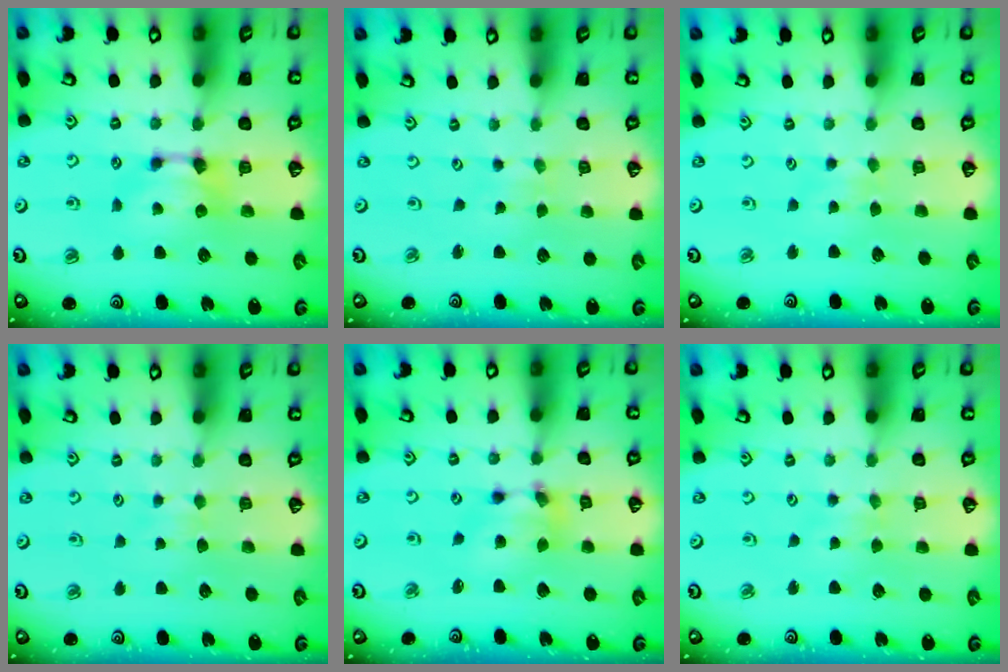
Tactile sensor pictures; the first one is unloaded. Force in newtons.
{"total": 4.3, "press": 4.3, "slide": 0.1}
{"total": 2.6, "press": 2.5, "slide": 0.3}
{"total": 2.8, "press": 2.7, "slide": 0.4}
{"total": 4.4, "press": 4.1, "slide": 1.4}
{"total": 2.5, "press": 2.5, "slide": 0.3}